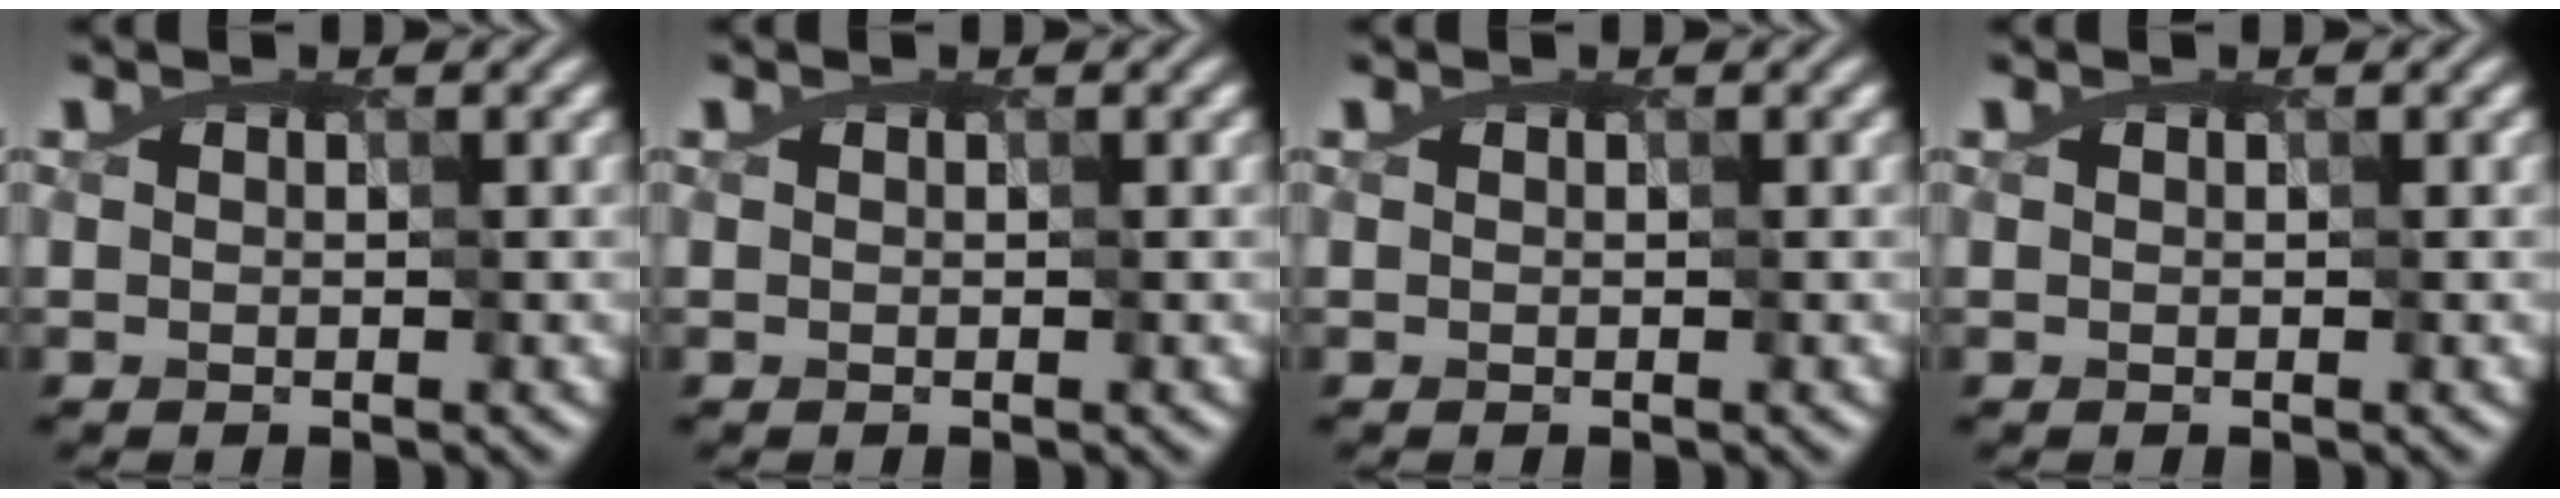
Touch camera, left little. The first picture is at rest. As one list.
[{"total": 0.0}, {"total": 0.0}, {"total": 0.0}]